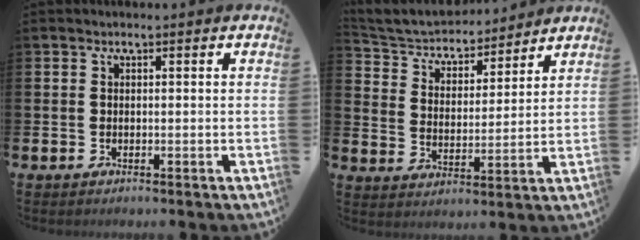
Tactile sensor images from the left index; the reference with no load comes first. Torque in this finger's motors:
{"motor_torque": [1.07, -1.07, 0.12, 0.07]}